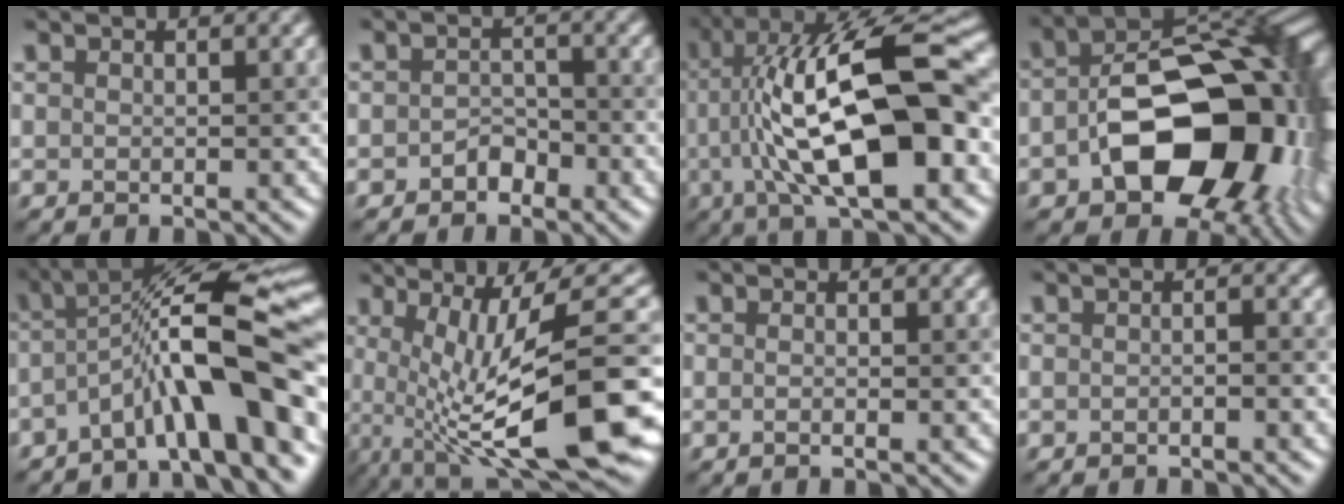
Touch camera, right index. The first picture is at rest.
{"total": 1.8, "force": [-1.1, 1.2, 0.7], "torque": [-0.009, 0.006, -0.019]}
{"total": 15.3, "force": [-0.5, 4.9, 14.5], "torque": [-0.226, 0.030, -0.016]}
{"total": 16.4, "force": [-3.6, 10.3, 12.3], "torque": [-0.148, -0.017, -0.056]}
{"total": 11.6, "force": [-4.6, 2.7, 10.3], "torque": [-0.151, 0.025, -0.083]}
{"total": 16.2, "force": [-1.2, 5.0, 15.3], "torque": [-0.207, 0.010, -0.007]}
{"total": 1.1, "force": [-0.2, 0.5, 1.0], "torque": [-0.001, -0.009, -0.011]}
{"total": 1.1, "force": [-0.8, 0.2, 0.7], "torque": [-0.013, 0.002, -0.014]}